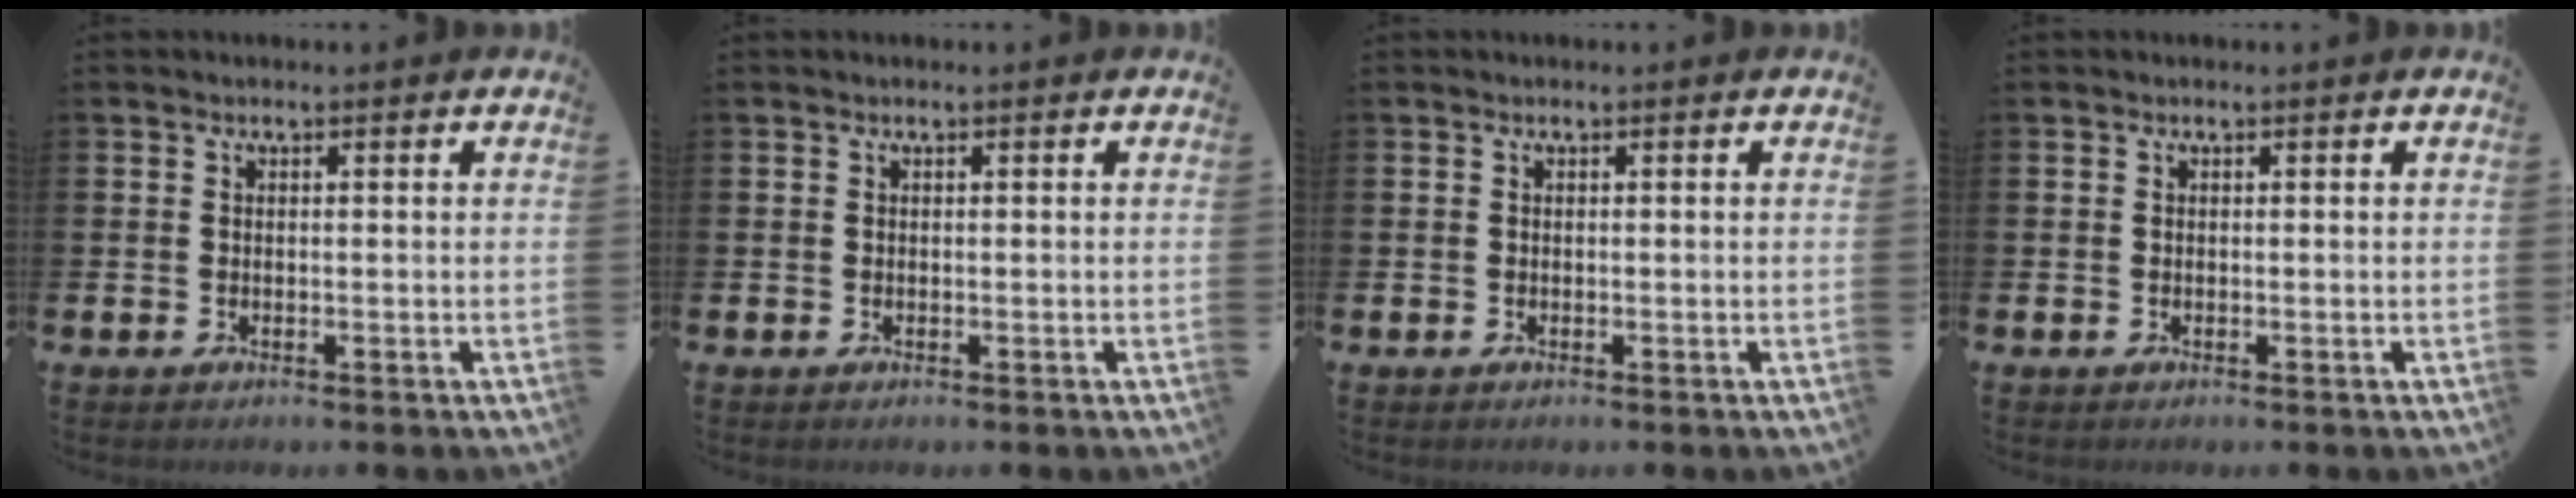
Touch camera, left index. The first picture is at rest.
{"total": 0.0}
{"total": 0.0}
{"total": 0.0}